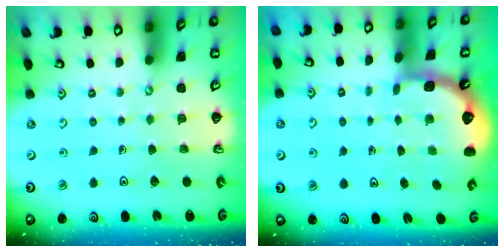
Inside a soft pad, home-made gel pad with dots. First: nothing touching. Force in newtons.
{"total": 1.3, "press": 1.3, "slide": 0.1}